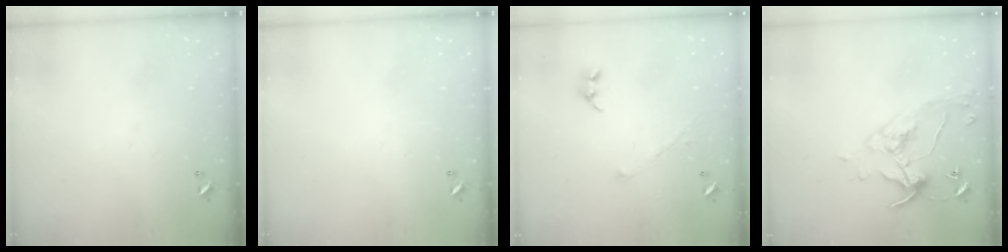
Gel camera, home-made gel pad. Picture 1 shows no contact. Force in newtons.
{"total": 0.0}
{"total": 2.9, "press": 2.9, "slide": 0.4}
{"total": 6.8, "press": 6.7, "slide": 0.8}